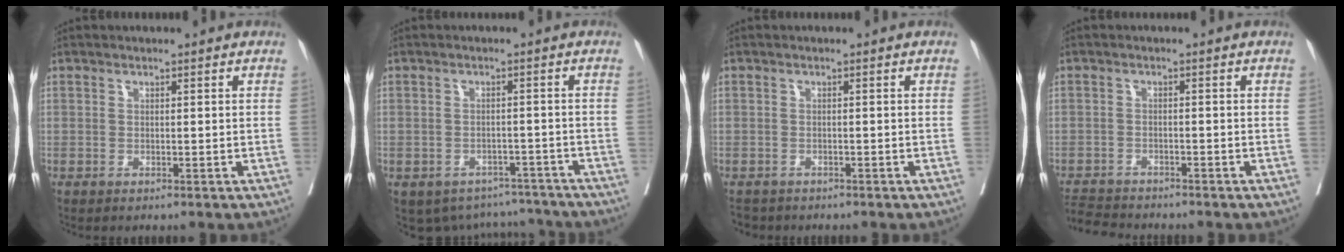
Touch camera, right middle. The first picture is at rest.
{"total": 7.7, "force": [-7.0, 3.4, 0.1], "torque": [0.011, 0.023, -0.081]}
{"total": 2.1, "force": [-2.0, 0.7, 0.2], "torque": [-0.003, -0.005, -0.032]}
{"total": 5.0, "force": [-4.9, 0.0, 0.8], "torque": [-0.008, -0.016, -0.085]}